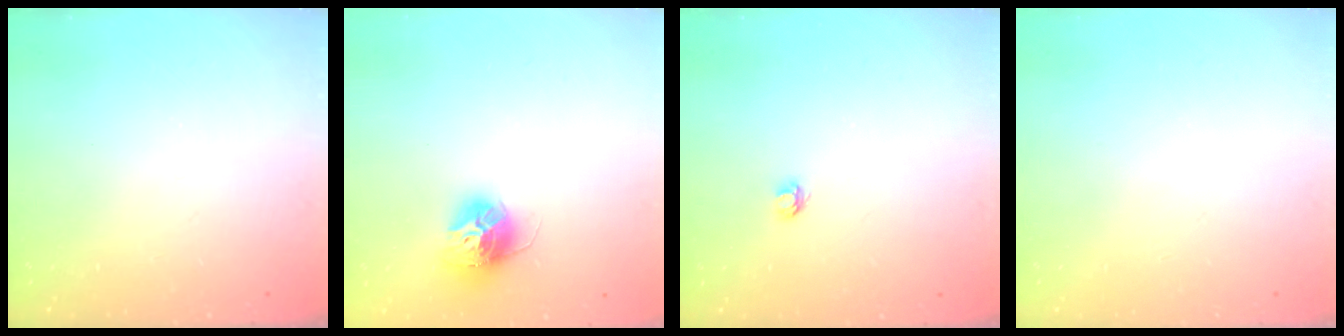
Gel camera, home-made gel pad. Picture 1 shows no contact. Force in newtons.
{"total": 12.1, "press": 12.0, "slide": 1.0}
{"total": 3.2, "press": 3.2, "slide": 0.3}
{"total": 0.0}